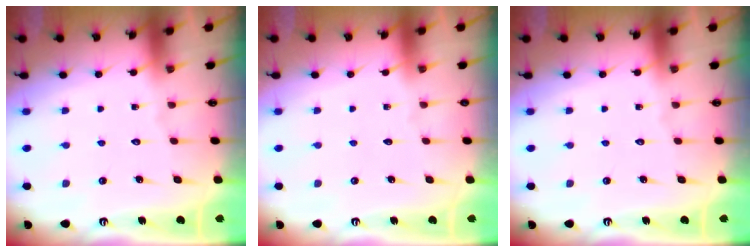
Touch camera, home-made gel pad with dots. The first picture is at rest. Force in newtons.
{"total": 0.0}
{"total": 0.0}